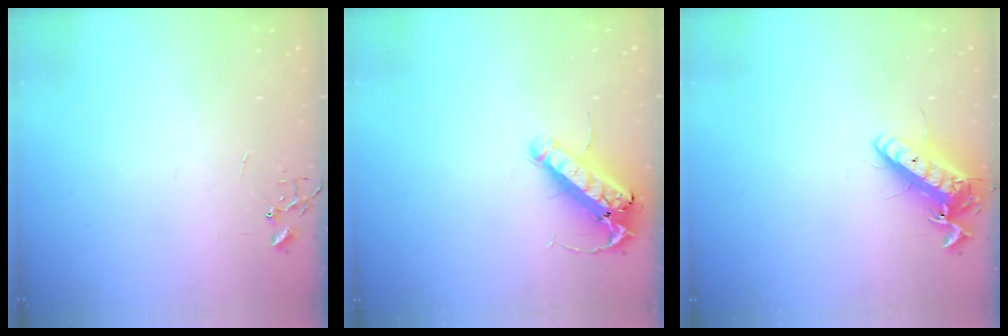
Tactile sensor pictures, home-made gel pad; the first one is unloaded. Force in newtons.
{"total": 14.7, "press": 14.5, "slide": 2.6}
{"total": 14.0, "press": 13.9, "slide": 2.0}